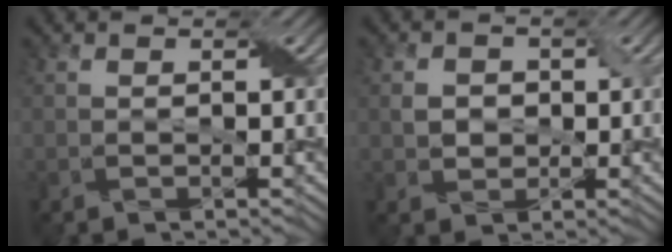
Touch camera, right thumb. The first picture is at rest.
{"total": 2.4, "force": [0.1, 2.3, 0.8], "torque": [-0.018, -0.004, 0.001]}